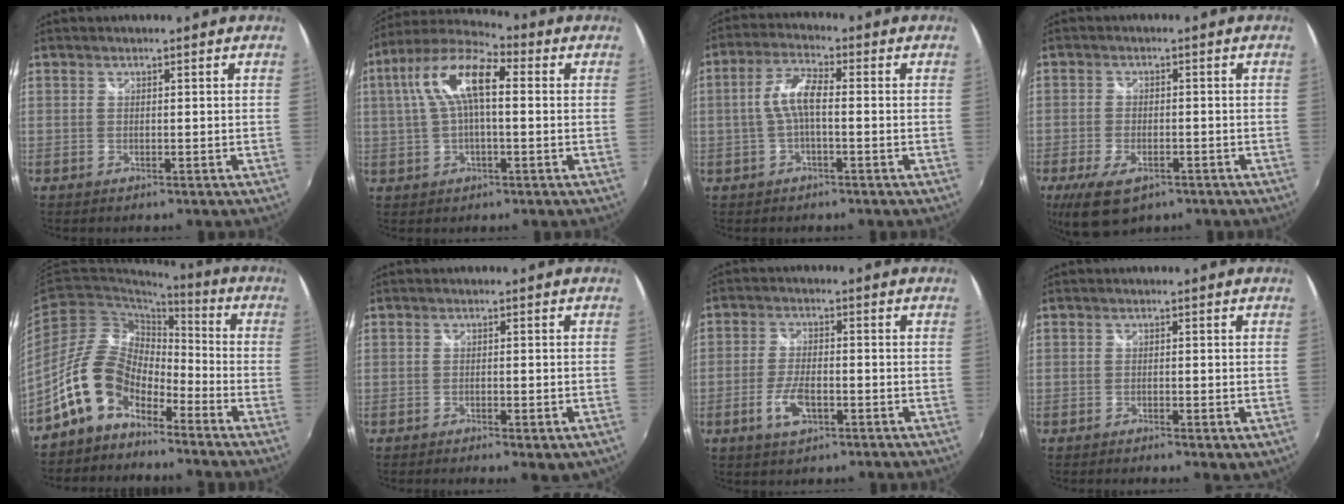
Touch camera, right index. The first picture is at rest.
{"total": 12.5, "force": [2.0, 4.8, 11.3], "torque": [-0.220, 0.027, 0.028]}
{"total": 5.9, "force": [-0.6, 1.7, 5.6], "torque": [-0.116, 0.014, -0.011]}
{"total": 9.3, "force": [-5.4, 4.7, 6.0], "torque": [-0.140, -0.025, -0.092]}
{"total": 12.0, "force": [-8.1, 6.7, 5.9], "torque": [-0.115, 0.025, -0.156]}
{"total": 4.2, "force": [-2.4, 1.2, 3.2], "torque": [-0.056, -0.017, -0.033]}
{"total": 6.0, "force": [-2.5, 2.6, 4.8], "torque": [-0.106, -0.003, -0.046]}
{"total": 2.3, "force": [-0.9, 0.7, 2.0], "torque": [-0.032, -0.008, -0.012]}